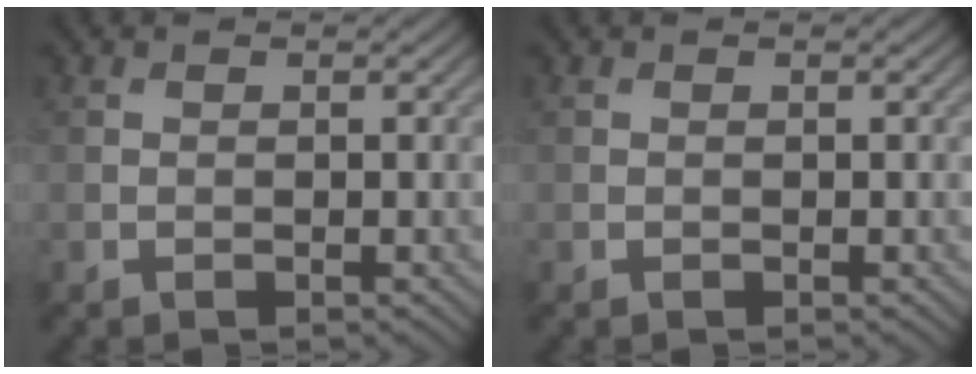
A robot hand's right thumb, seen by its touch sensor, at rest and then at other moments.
{"total": 0.0}